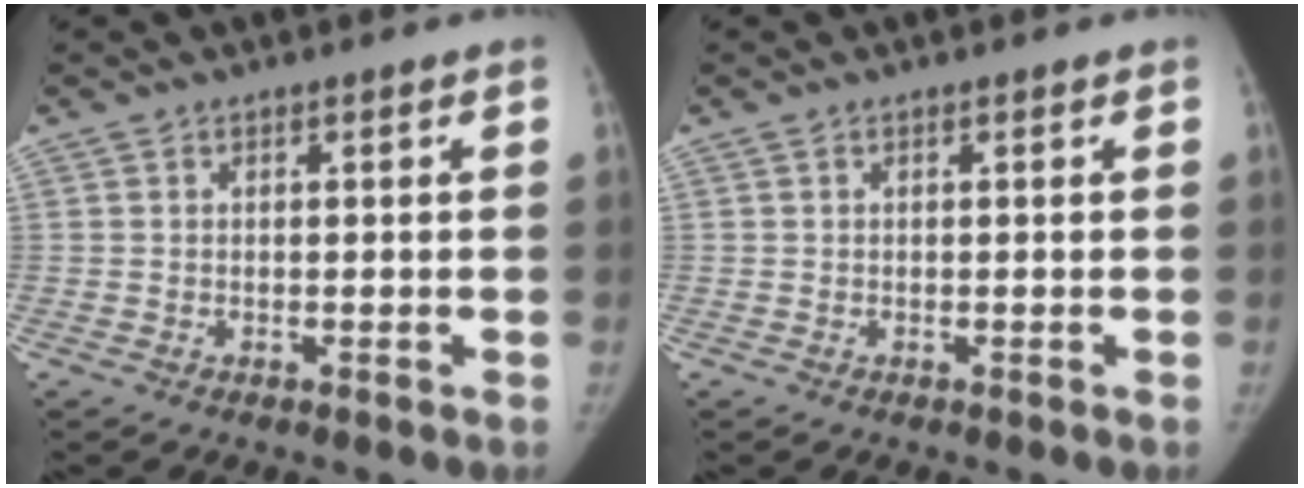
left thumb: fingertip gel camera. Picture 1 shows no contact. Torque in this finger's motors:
{"motor_torque": [0.00, 0.00, 0.03, -0.03, 0.00]}